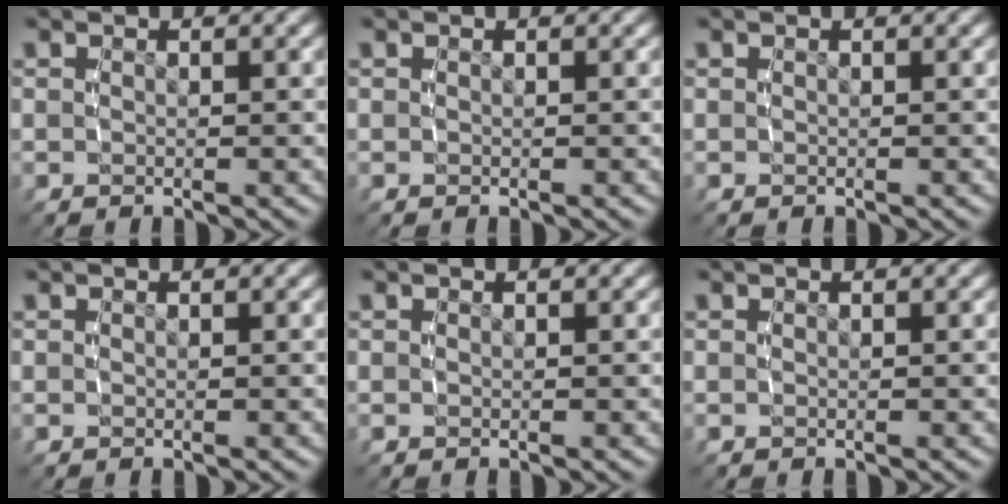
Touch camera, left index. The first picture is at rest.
{"total": 0.0}
{"total": 0.0}
{"total": 0.0}
{"total": 0.0}
{"total": 0.0}